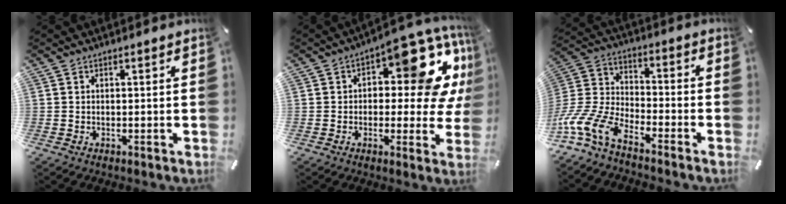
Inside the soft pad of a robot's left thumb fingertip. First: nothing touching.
{"total": 16.3, "force": [6.6, 7.6, 12.8], "torque": [-0.148, -0.057, 0.106]}
{"total": 12.8, "force": [-10.0, 5.3, 6.1], "torque": [-0.148, 0.027, -0.200]}